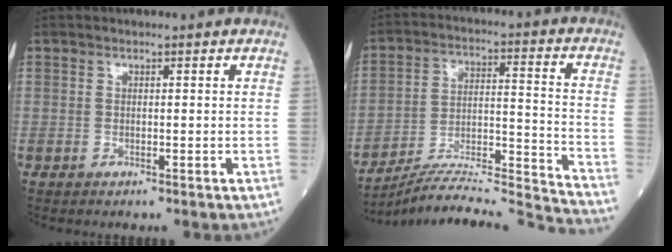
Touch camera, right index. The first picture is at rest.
{"total": 21.5, "force": [-20.6, -2.3, 5.5], "torque": [-0.081, 0.008, -0.314]}